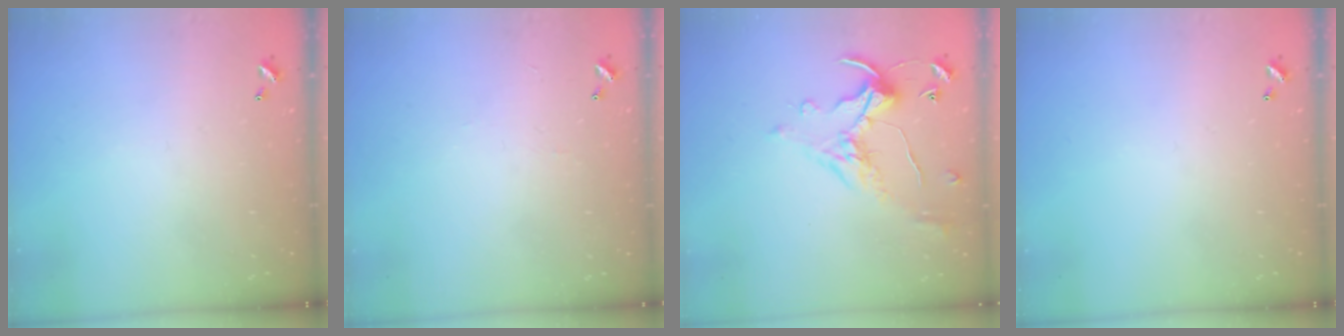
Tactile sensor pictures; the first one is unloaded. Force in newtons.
{"total": 2.2, "press": 2.2, "slide": 0.4}
{"total": 1.1, "press": 0.6, "slide": 0.9}
{"total": 0.0}